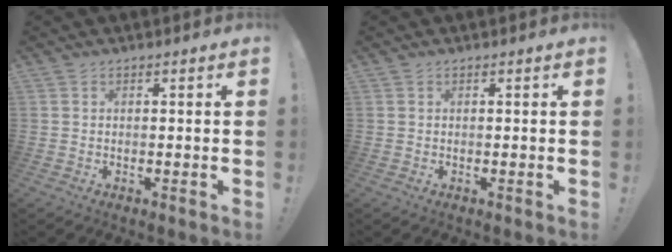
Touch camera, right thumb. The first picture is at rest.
{"total": 0.0}